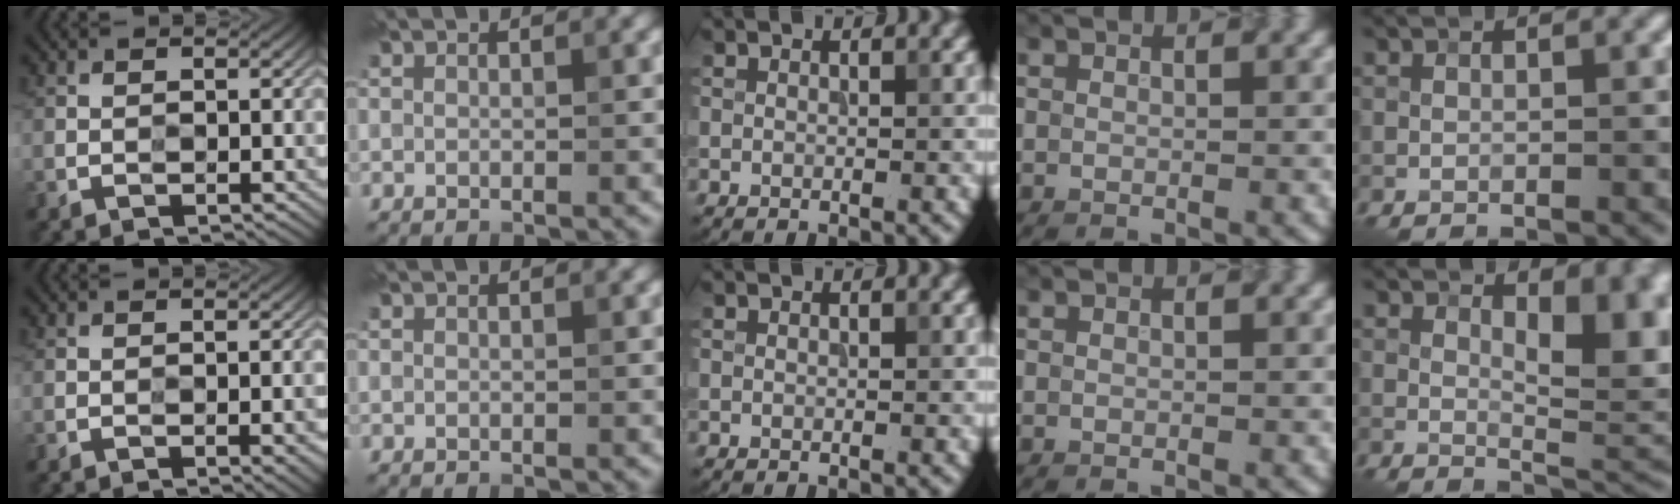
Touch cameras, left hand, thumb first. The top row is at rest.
{"thumb": {"total": 3.4, "force": [-1.3, 1.3, 2.8], "torque": [-0.024, -0.009, -0.009]}, "little": {"total": 7.3, "force": [1.6, 3.1, 6.4], "torque": [-0.086, -0.003, 0.029]}}